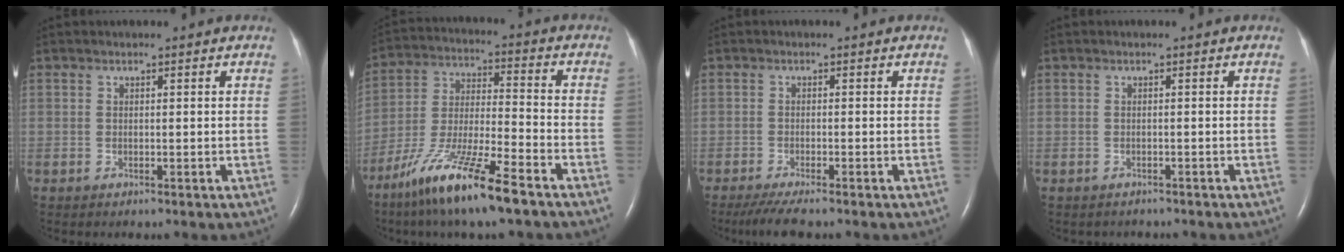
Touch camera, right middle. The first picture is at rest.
{"total": 15.3, "force": [-10.2, 1.2, 11.4], "torque": [-0.239, -0.034, -0.191]}
{"total": 4.6, "force": [-3.7, 0.3, 2.8], "torque": [-0.052, -0.012, -0.061]}
{"total": 1.6, "force": [-1.4, 0.8, 0.1], "torque": [-0.009, -0.001, -0.017]}